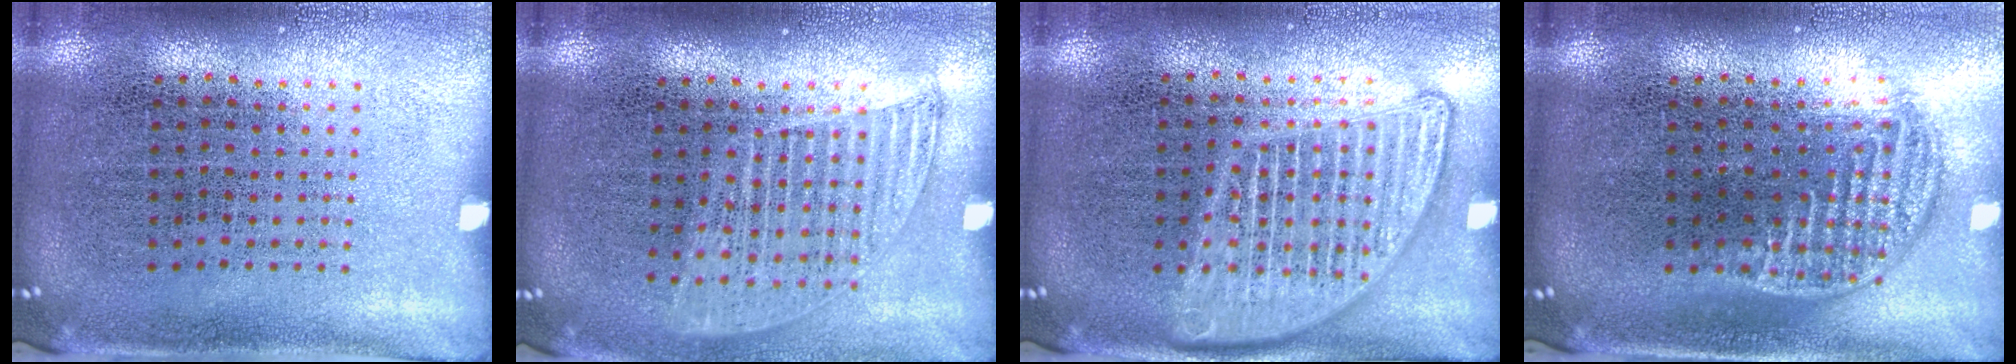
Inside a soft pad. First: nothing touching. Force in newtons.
{"total": 1.2, "press": 1.1, "slide": 0.6}
{"total": 2.3, "press": 2.3, "slide": 0.2}
{"total": 1.2, "press": 1.0, "slide": 0.6}